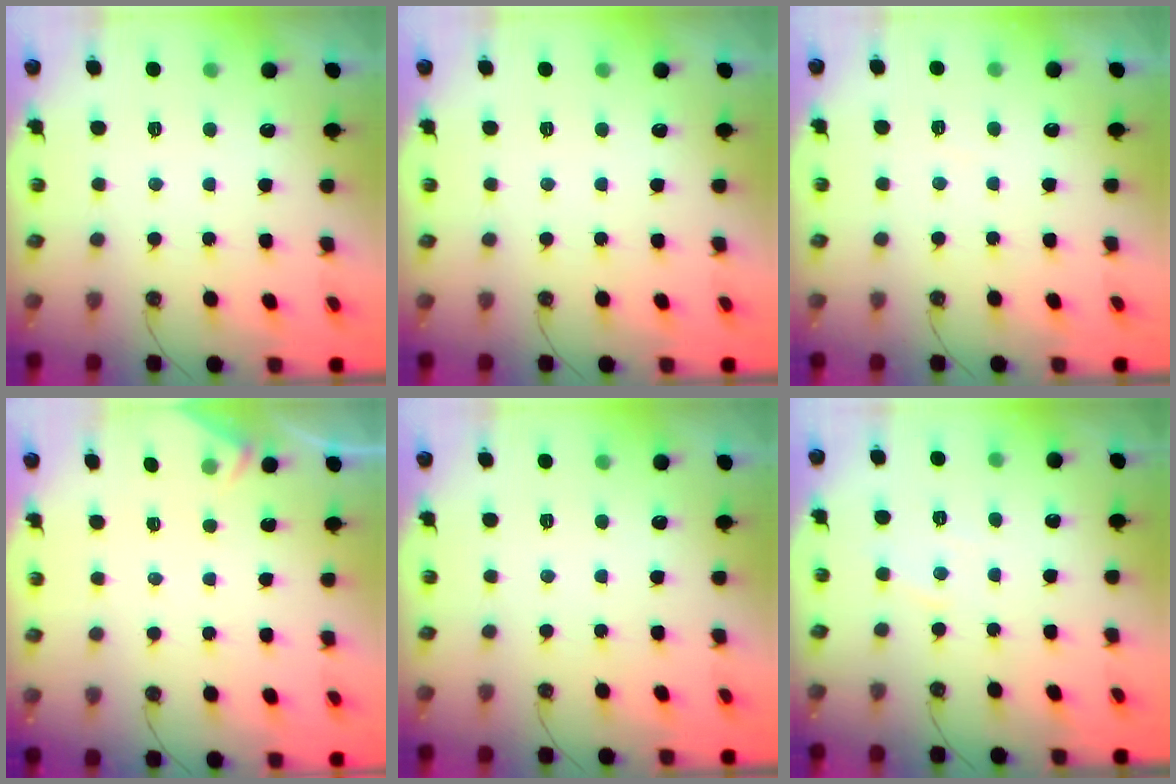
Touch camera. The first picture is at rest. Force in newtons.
{"total": 0.0}
{"total": 3.2, "press": 3.1, "slide": 0.5}
{"total": 4.8, "press": 4.7, "slide": 0.6}
{"total": 0.0}
{"total": 4.9, "press": 4.8, "slide": 0.8}